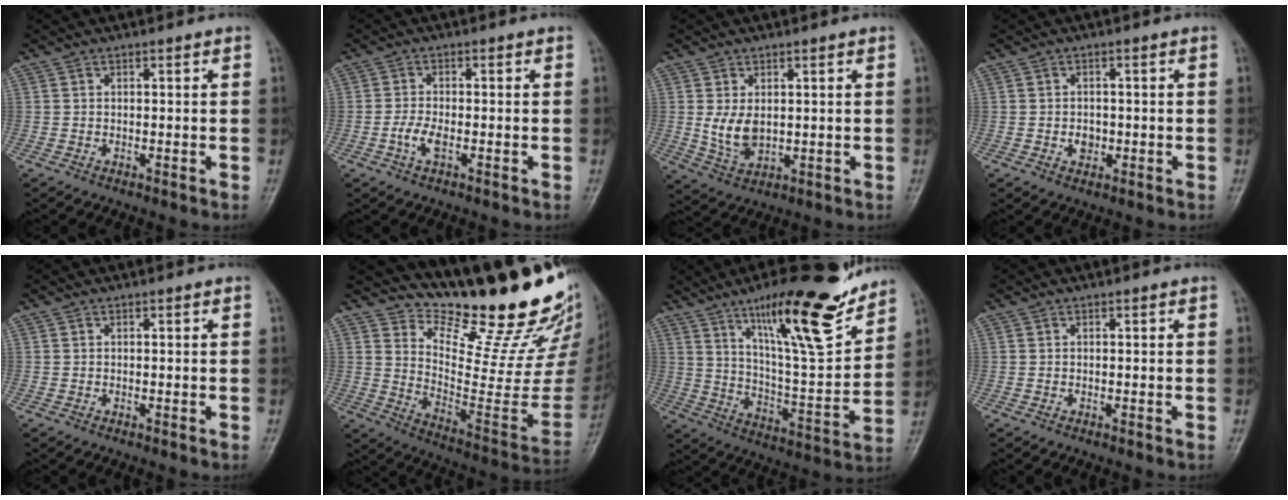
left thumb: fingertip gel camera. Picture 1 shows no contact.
{"total": 3.0, "force": [-0.9, 1.3, 2.6], "torque": [-0.059, 0.006, -0.018]}
{"total": 5.7, "force": [1.0, 3.6, 4.4], "torque": [-0.072, -0.015, 0.031]}
{"total": 2.2, "force": [-0.3, 1.9, 1.2], "torque": [-0.007, 0.003, -0.002]}
{"total": 0.0}
{"total": 25.1, "force": [20.5, 6.7, 12.8], "torque": [-0.145, -0.171, 0.290]}
{"total": 22.3, "force": [14.9, 4.7, 16.0], "torque": [-0.213, -0.080, 0.244]}
{"total": 0.0}